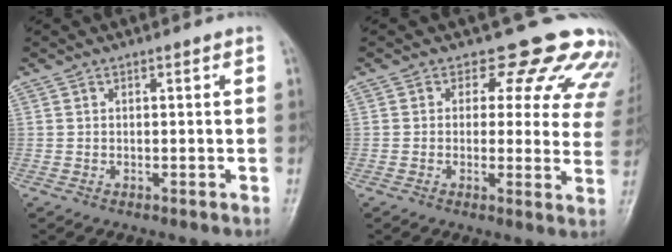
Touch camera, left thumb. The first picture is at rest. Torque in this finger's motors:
{"motor_torque": [0.36, 0.46, -0.01, -0.25, 0.03]}